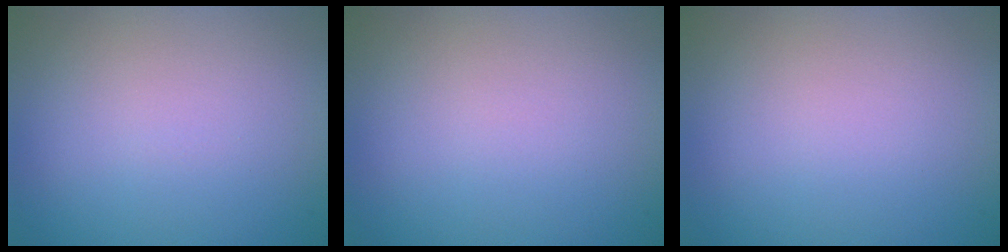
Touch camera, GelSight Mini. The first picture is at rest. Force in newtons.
{"total": 0.0}
{"total": 0.0}